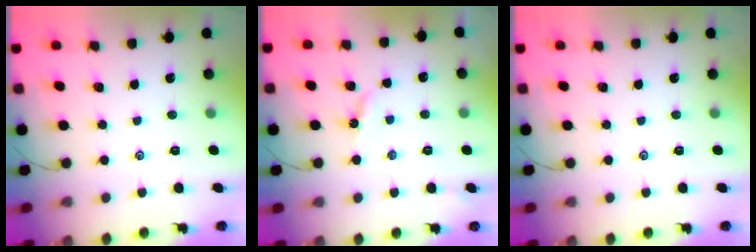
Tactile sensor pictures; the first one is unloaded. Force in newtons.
{"total": 3.2, "press": 3.2, "slide": 0.2}
{"total": 0.0}